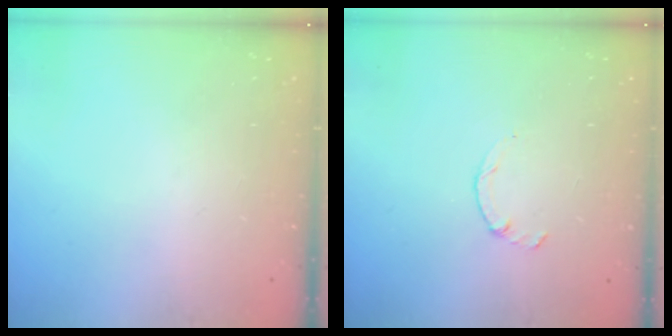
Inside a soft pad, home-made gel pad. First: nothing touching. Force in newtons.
{"total": 1.5, "press": 1.4, "slide": 0.3}